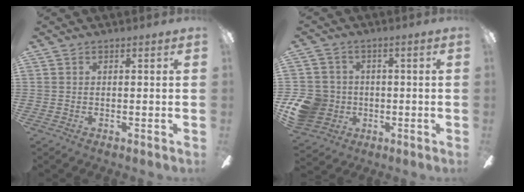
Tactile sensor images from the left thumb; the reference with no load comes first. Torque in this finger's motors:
{"motor_torque": [-0.27, 0.38, 0.08, -0.07, 0.03]}